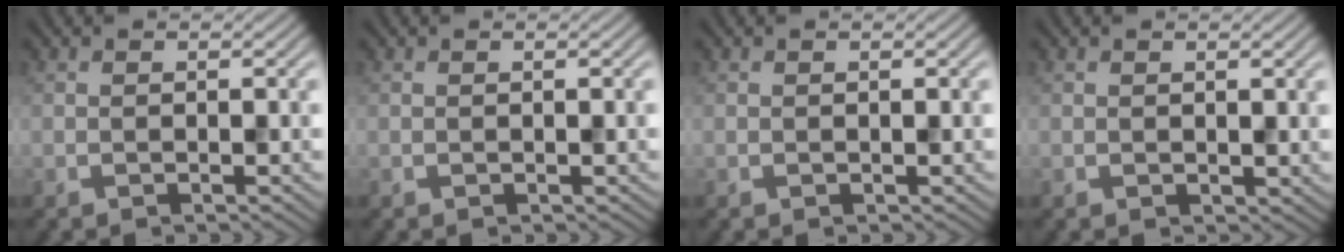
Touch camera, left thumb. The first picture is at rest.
{"total": 0.0}
{"total": 0.0}
{"total": 0.7, "force": [0.5, 0.4, 0.1], "torque": [-0.003, -0.005, 0.011]}